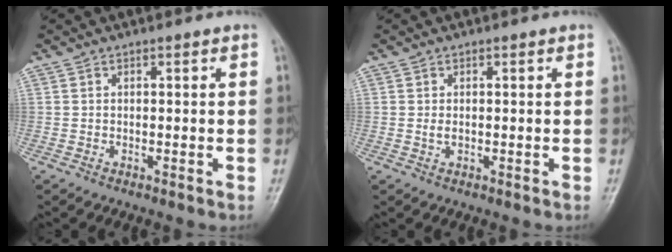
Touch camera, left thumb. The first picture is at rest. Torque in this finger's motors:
{"motor_torque": [-0.01, 0.03, 0.22, 0.07, 0.02]}